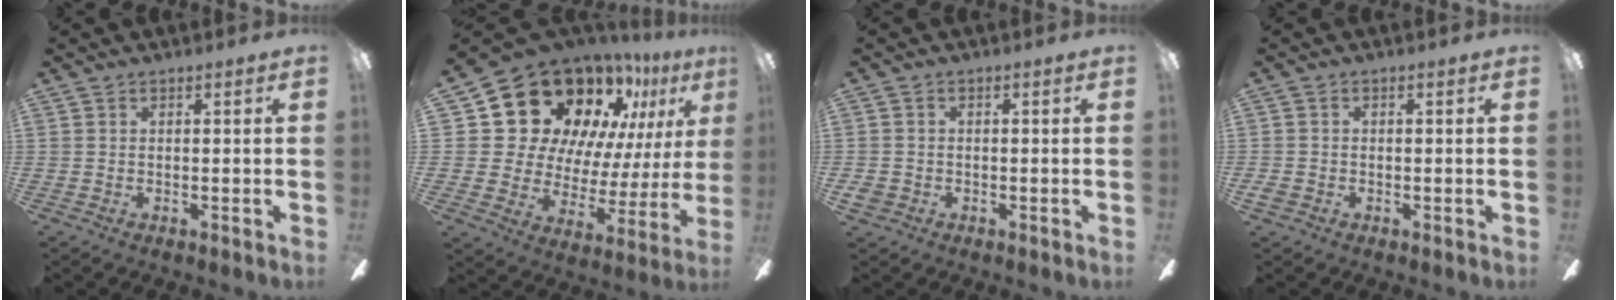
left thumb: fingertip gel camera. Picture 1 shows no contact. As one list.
[{"total": 23.2, "force": [15.5, 14.2, 9.8], "torque": [-0.178, -0.109, 0.303]}, {"total": 2.3, "force": [-1.1, 1.8, 0.7], "torque": [-0.011, 0.006, -0.021]}, {"total": 1.8, "force": [-0.9, 1.3, 0.6], "torque": [-0.010, 0.006, -0.019]}]